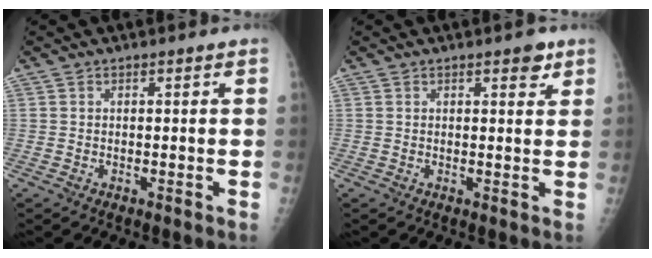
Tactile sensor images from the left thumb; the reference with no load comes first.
{"total": 2.6, "force": [1.6, 1.2, 1.6], "torque": [-0.005, -0.007, 0.018]}